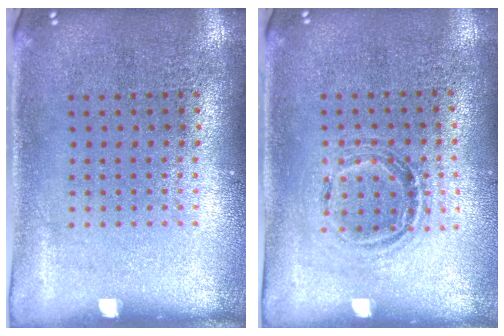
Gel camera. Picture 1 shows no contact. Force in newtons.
{"total": 1.0, "press": 0.9, "slide": 0.3}